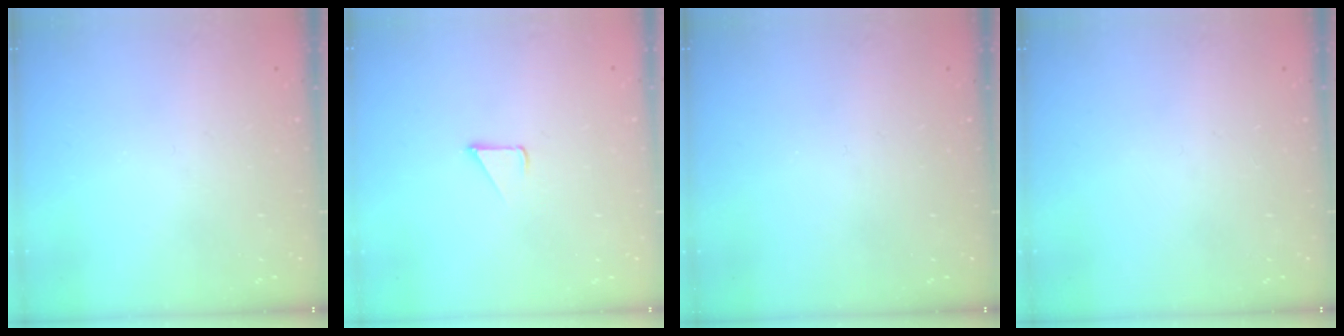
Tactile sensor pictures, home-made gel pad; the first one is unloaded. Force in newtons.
{"total": 2.3, "press": 2.3, "slide": 0.2}
{"total": 0.0}
{"total": 0.0}